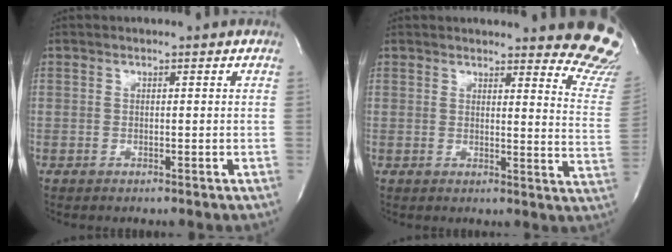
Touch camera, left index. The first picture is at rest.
{"total": 13.8, "force": [12.9, 1.3, 4.9], "torque": [-0.029, -0.101, 0.113]}